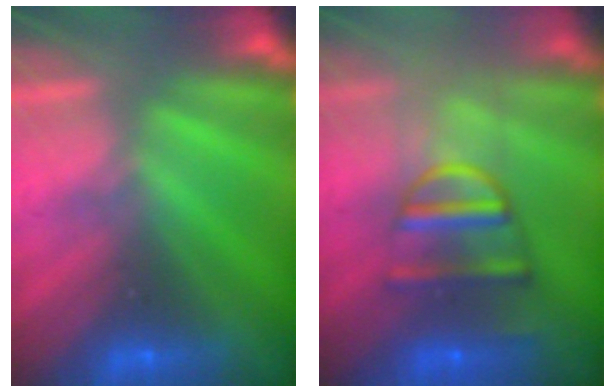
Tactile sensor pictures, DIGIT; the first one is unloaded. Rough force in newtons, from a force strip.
{"total": 5.9}